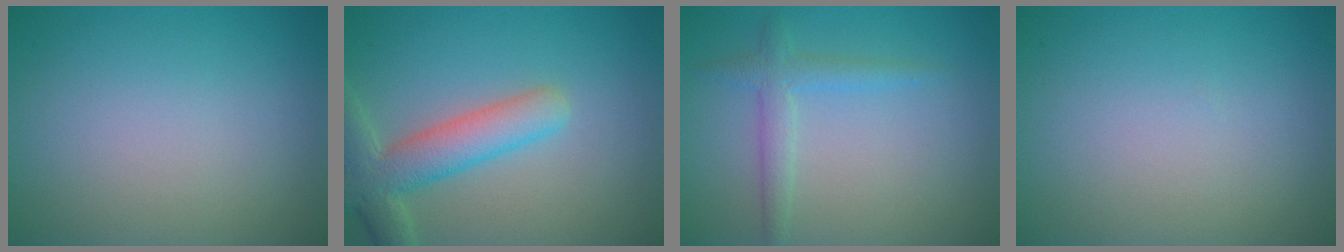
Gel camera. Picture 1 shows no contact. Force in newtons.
{"total": 5.4, "press": 5.4, "slide": 0.4}
{"total": 2.2, "press": 2.2, "slide": 0.1}
{"total": 0.0}